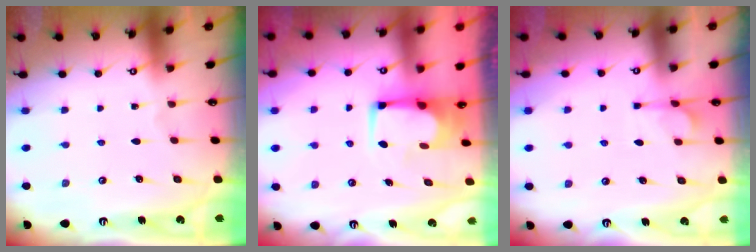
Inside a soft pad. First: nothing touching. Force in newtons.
{"total": 3.0, "press": 3.0, "slide": 0.2}
{"total": 1.7, "press": 1.1, "slide": 1.2}